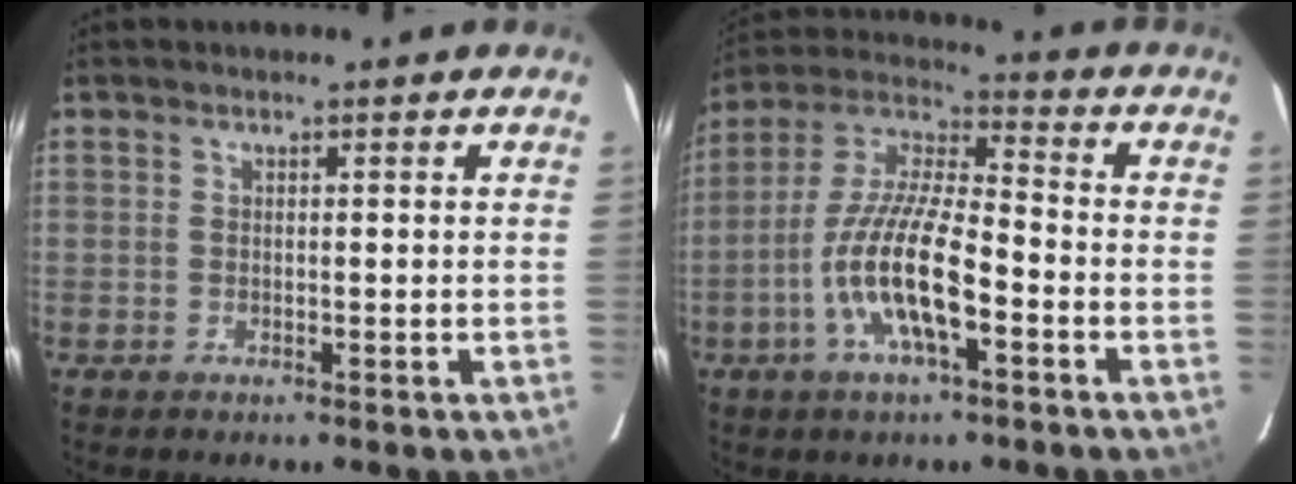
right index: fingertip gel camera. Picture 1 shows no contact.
{"total": 14.6, "force": [-5.4, 3.9, 13.0], "torque": [-0.265, -0.005, -0.107]}